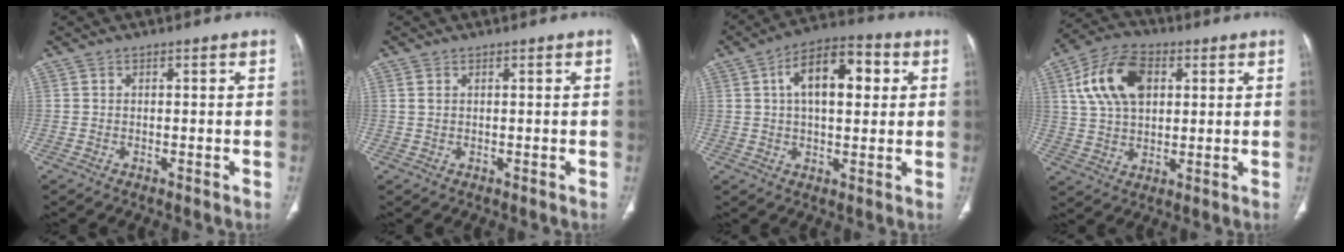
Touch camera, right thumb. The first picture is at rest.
{"total": 1.1, "force": [0.5, 0.7, 0.8], "torque": [-0.019, 0.004, 0.015]}
{"total": 13.4, "force": [3.4, 6.9, 11.0], "torque": [-0.156, 0.020, 0.048]}
{"total": 13.9, "force": [4.2, 8.8, 9.9], "torque": [-0.175, 0.006, 0.077]}